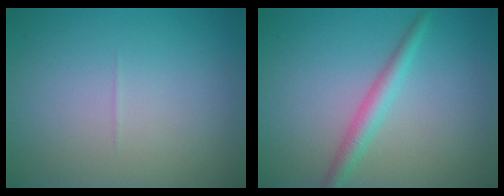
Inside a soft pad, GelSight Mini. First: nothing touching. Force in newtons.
{"total": 2.3, "press": 2.3, "slide": 0.0}